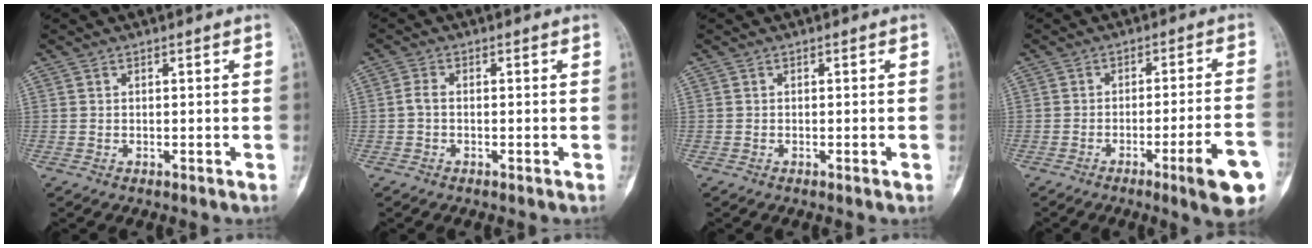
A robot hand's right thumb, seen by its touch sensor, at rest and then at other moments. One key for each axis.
{"total": 1.7, "fx": -0.4, "fy": 0.9, "fz": 1.3, "tx": -0.027, "ty": 0.002, "tz": -0.012}
{"total": 0.7, "fx": -0.3, "fy": 0.0, "fz": 0.6, "tx": -0.012, "ty": -0.001, "tz": -0.003}
{"total": 10.9, "fx": -5.2, "fy": 1.1, "fz": 9.6, "tx": -0.127, "ty": 0.018, "tz": -0.069}